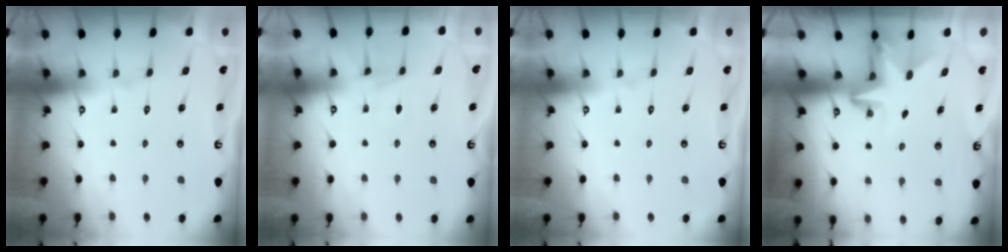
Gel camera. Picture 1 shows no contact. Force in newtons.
{"total": 3.7, "press": 3.7, "slide": 0.4}
{"total": 0.0}
{"total": 3.4, "press": 3.4, "slide": 0.1}